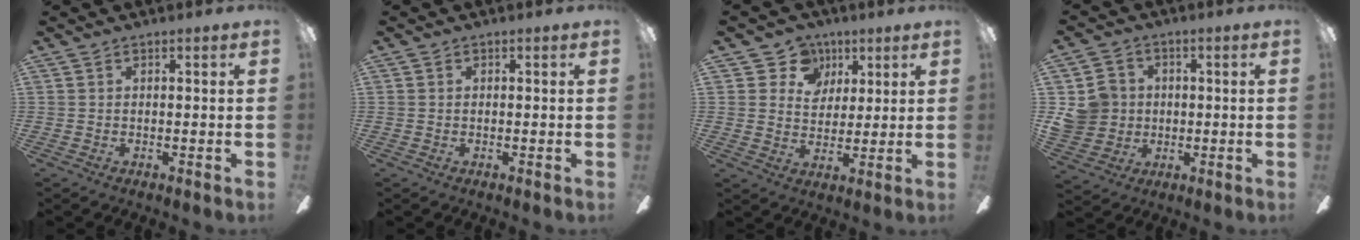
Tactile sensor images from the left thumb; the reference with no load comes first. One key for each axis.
{"total": 0.0}
{"total": 8.7, "fx": 4.6, "fy": 7.3, "fz": 1.6, "tx": -0.027, "ty": -0.020, "tz": 0.083}
{"total": 8.6, "fx": 0.3, "fy": 8.3, "fz": 2.4, "tx": -0.068, "ty": 0.014, "tz": 0.010}